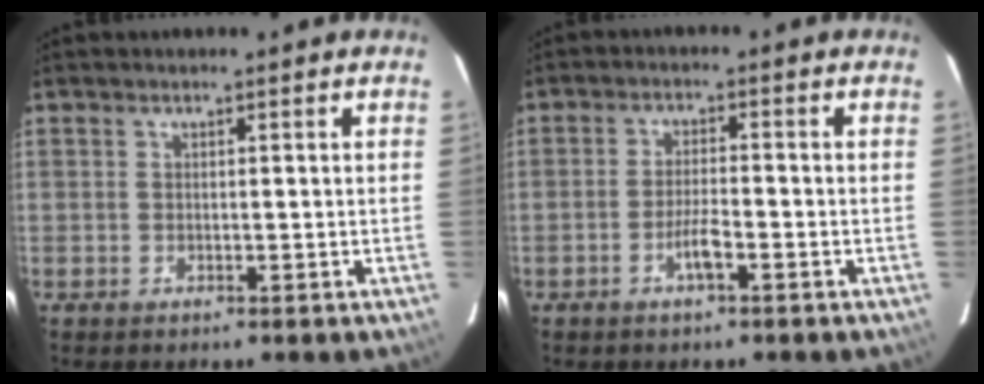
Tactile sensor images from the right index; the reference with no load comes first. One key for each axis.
{"total": 3.4, "fx": -1.7, "fy": 0.5, "fz": 2.9, "tx": -0.056, "ty": 0.001, "tz": -0.032}